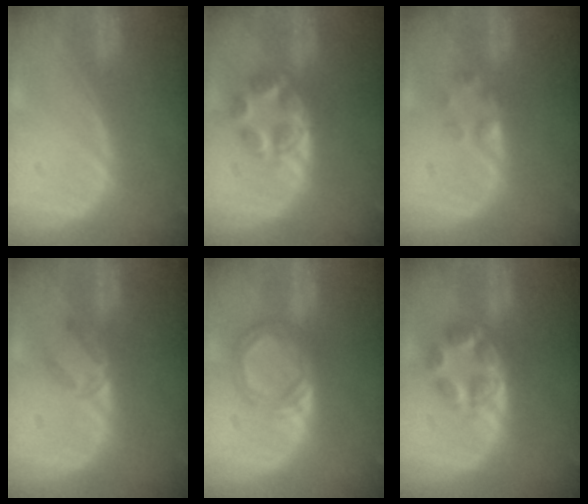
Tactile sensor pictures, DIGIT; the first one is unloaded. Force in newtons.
{"total": 5.7, "press": 5.3, "slide": 2.1}
{"total": 2.0, "press": 2.0, "slide": 0.2}
{"total": 2.7, "press": 2.5, "slide": 1.0}
{"total": 5.6, "press": 5.3, "slide": 1.9}
{"total": 5.8, "press": 5.4, "slide": 2.2}